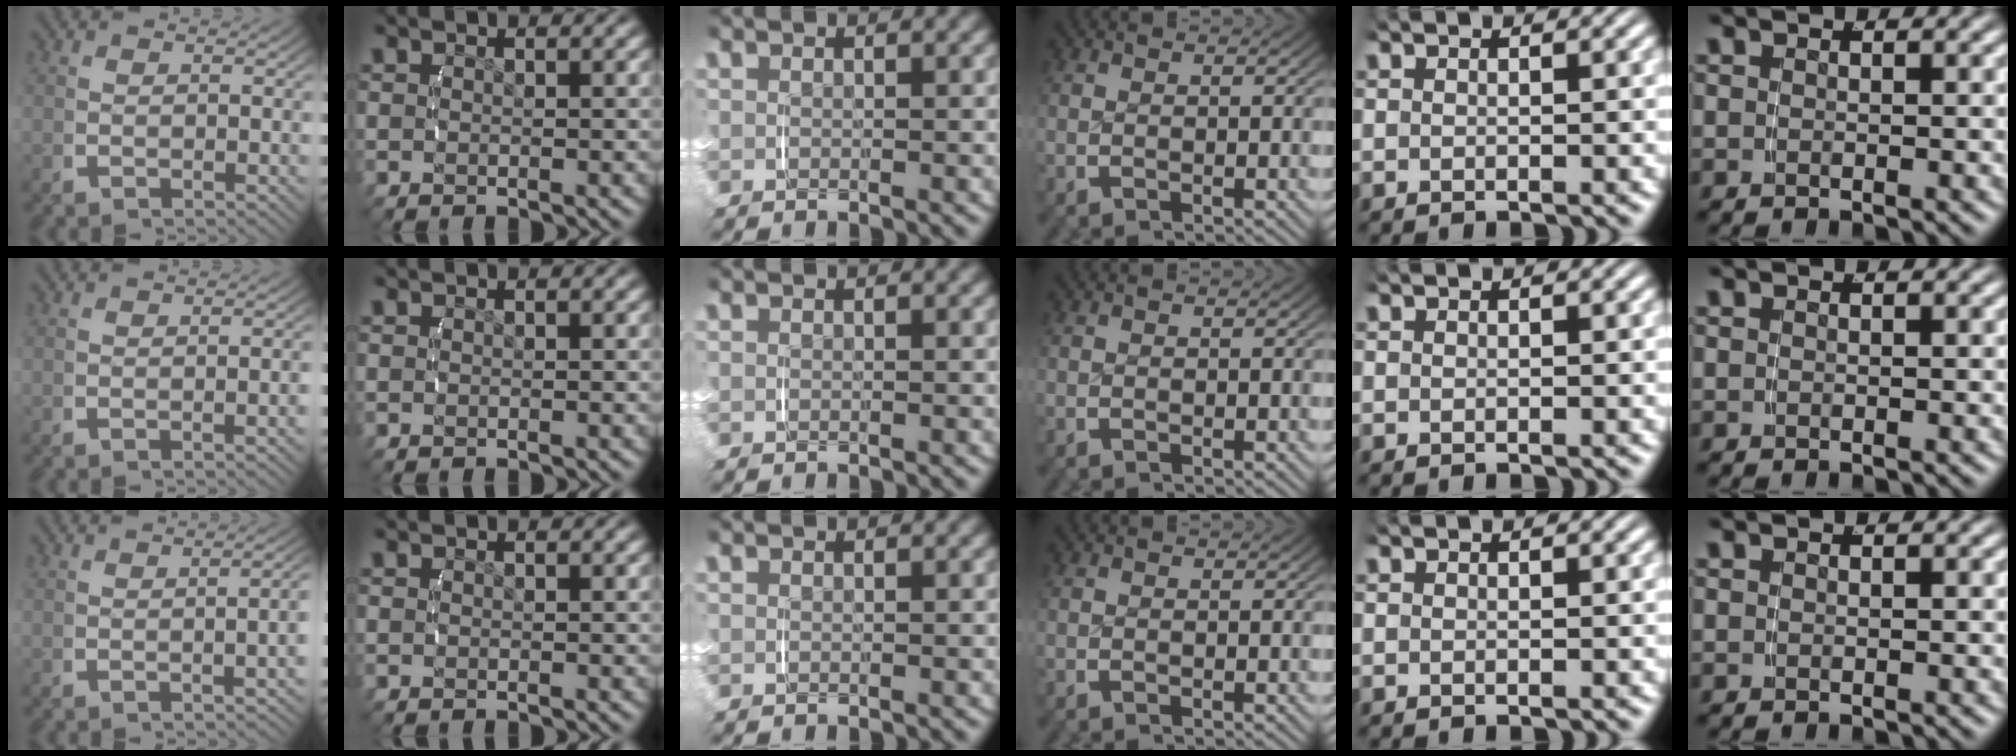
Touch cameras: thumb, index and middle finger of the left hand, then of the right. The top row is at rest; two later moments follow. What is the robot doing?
{"motion": "lift_and_place", "object": "dispenser bottle"}